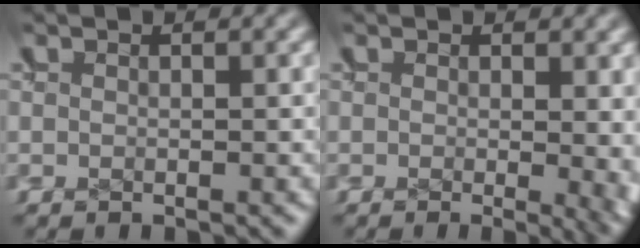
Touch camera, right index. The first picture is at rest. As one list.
[{"total": 2.2, "force": [0.0, 0.7, 2.0], "torque": [-0.020, -0.011, 0.003]}]